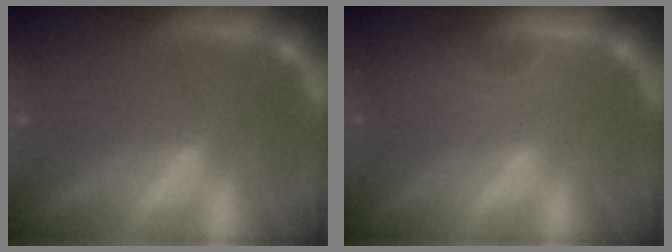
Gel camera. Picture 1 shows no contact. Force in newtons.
{"total": 2.4}